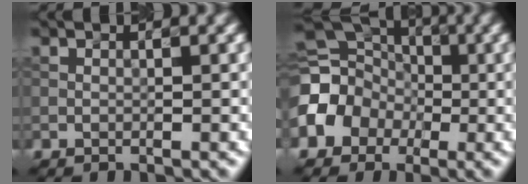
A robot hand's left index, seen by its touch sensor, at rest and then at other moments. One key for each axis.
{"total": 9.0, "fx": -1.7, "fy": 7.8, "fz": 4.1, "tx": -0.068, "ty": -0.001, "tz": -0.064}